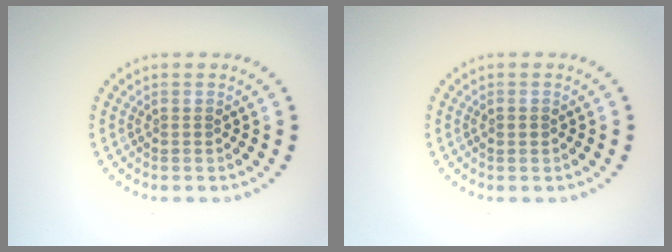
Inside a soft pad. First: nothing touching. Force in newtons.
{"total": 0.9, "press": 0.9, "slide": 0.1}